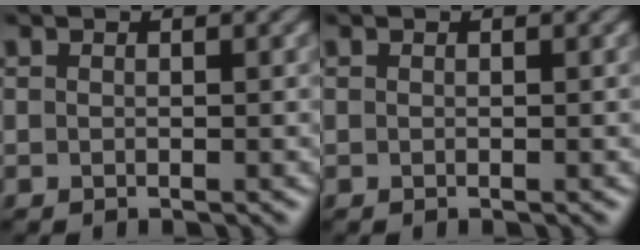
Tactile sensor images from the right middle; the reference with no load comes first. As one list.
[{"total": 0.0}]